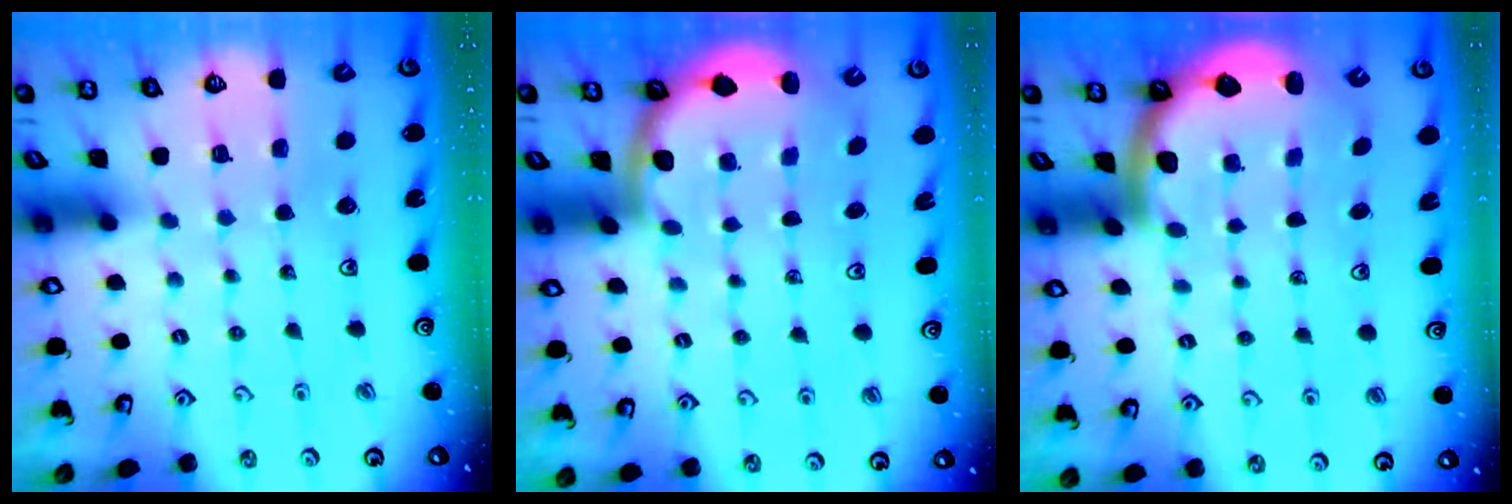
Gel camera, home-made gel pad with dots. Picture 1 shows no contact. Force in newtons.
{"total": 2.6, "press": 2.5, "slide": 0.6}
{"total": 2.7, "press": 2.6, "slide": 0.5}